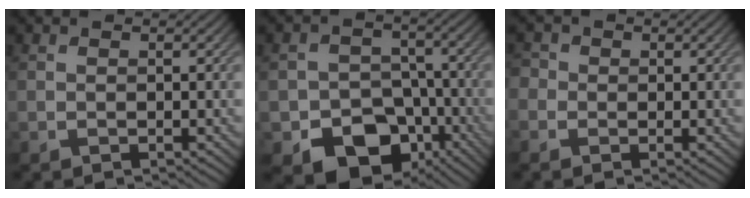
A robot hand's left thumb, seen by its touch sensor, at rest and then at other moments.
{"total": 12.2, "force": [-6.9, 8.5, 5.4], "torque": [-0.087, -0.025, -0.115]}
{"total": 2.2, "force": [0.0, 2.2, 0.5], "torque": [-0.010, 0.007, -0.019]}